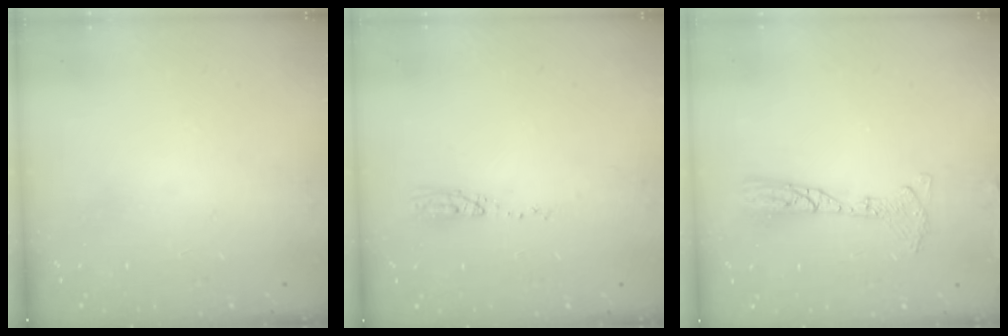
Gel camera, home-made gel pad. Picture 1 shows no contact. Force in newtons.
{"total": 14.7, "press": 6.3, "slide": 13.3}
{"total": 10.6, "press": 10.4, "slide": 2.2}